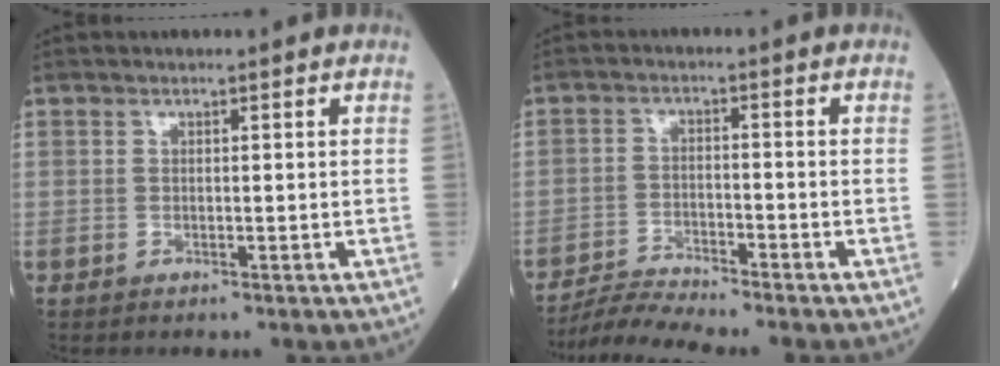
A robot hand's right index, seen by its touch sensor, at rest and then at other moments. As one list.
[{"total": 5.2, "force": [-4.9, -1.6, 0.6], "torque": [-0.020, -0.017, -0.095]}]